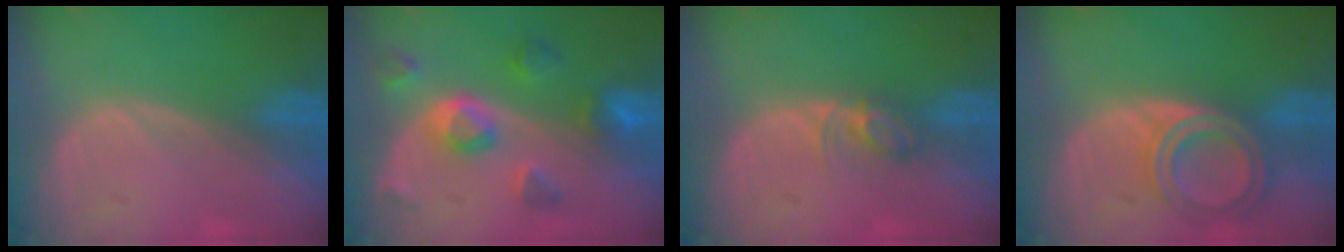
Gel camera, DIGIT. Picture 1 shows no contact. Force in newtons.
{"total": 7.8, "press": 7.0, "slide": 3.5}
{"total": 2.8, "press": 2.8, "slide": 0.4}
{"total": 6.5, "press": 5.8, "slide": 2.9}